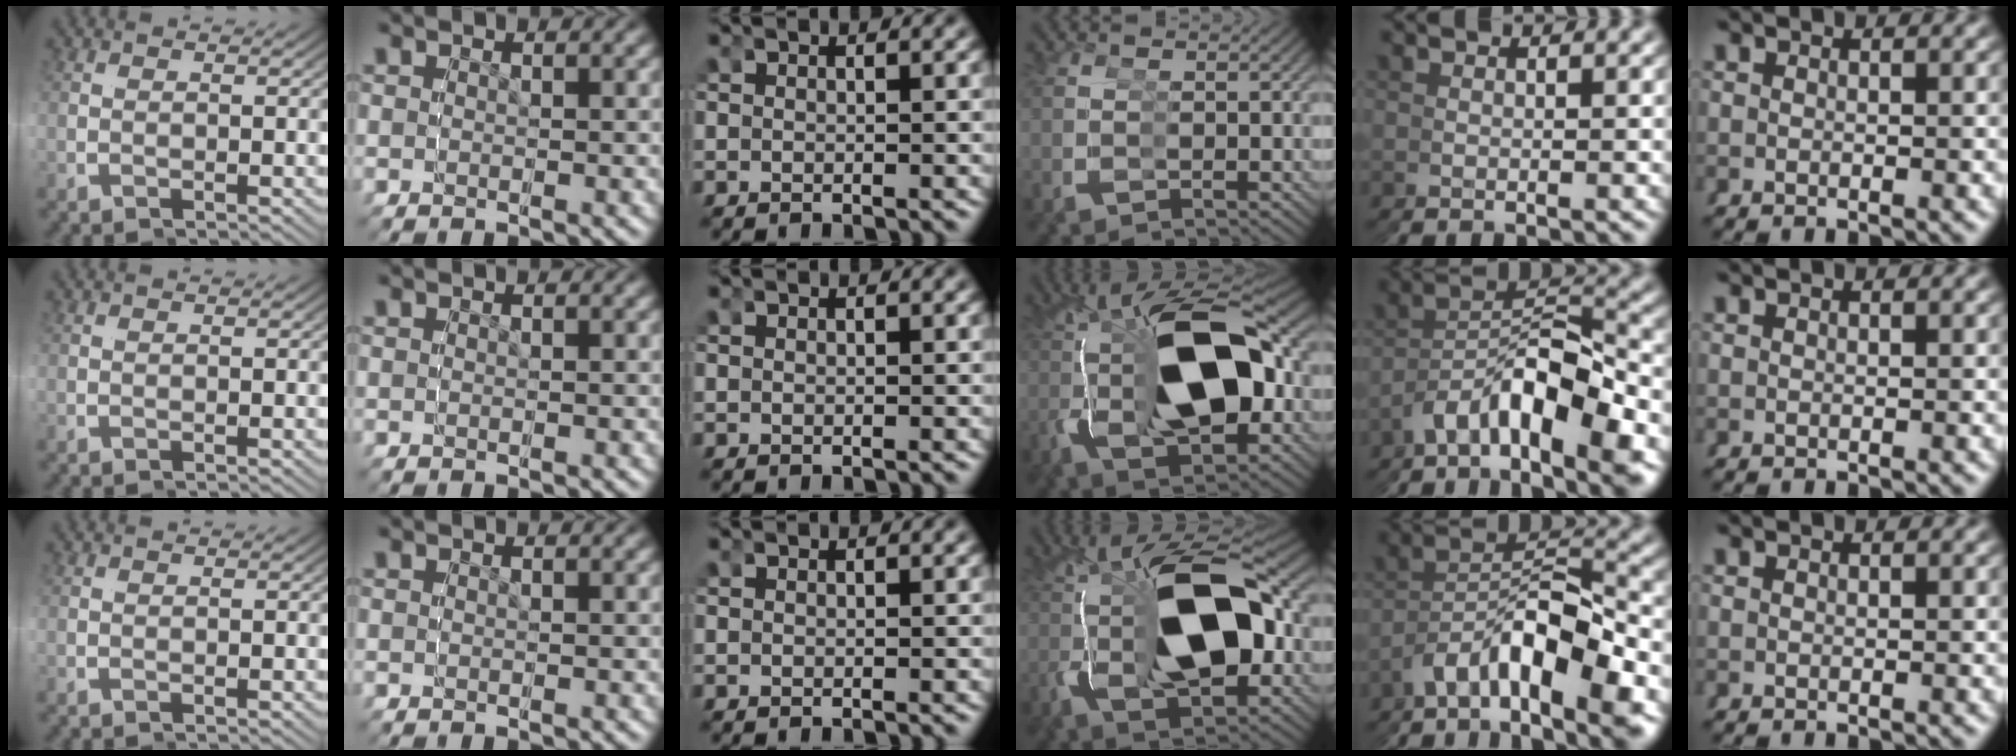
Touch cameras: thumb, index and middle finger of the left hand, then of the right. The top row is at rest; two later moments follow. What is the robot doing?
{"motion": "grasp_and_lifting", "object": "glasses"}